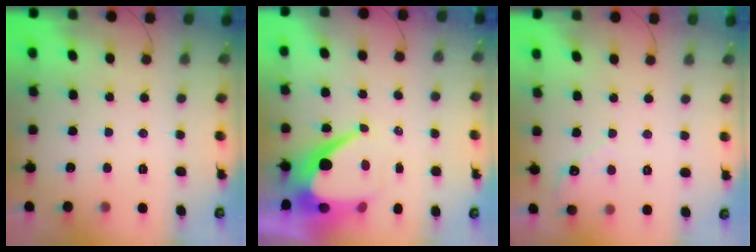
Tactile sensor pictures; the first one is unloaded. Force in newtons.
{"total": 12.7, "press": 12.7, "slide": 1.0}
{"total": 2.7, "press": 2.7, "slide": 0.2}